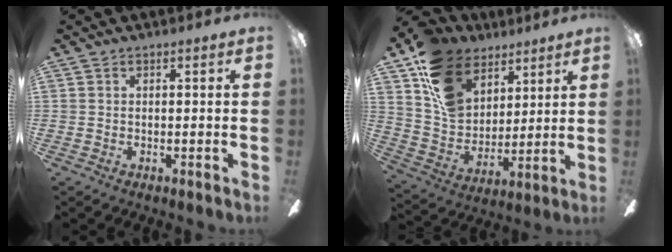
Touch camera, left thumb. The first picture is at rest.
{"total": 16.5, "force": [10.2, 11.0, 6.9], "torque": [-0.146, -0.046, 0.199]}